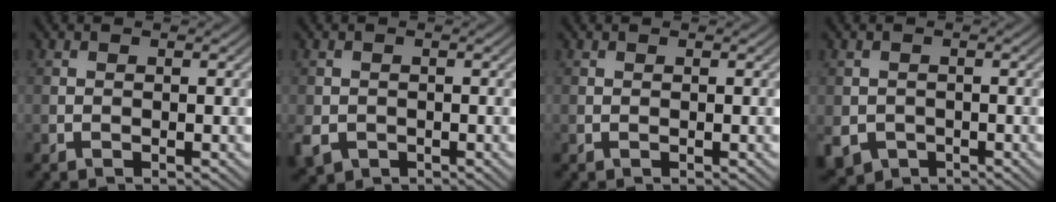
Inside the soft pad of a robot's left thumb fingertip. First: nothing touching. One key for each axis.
{"total": 3.1, "fx": -1.3, "fy": 2.5, "fz": 1.3, "tx": -0.036, "ty": -0.015, "tz": -0.028}
{"total": 0.0}
{"total": 3.5, "fx": -1.5, "fy": 3.0, "fz": 1.1, "tx": -0.033, "ty": -0.018, "tz": -0.029}